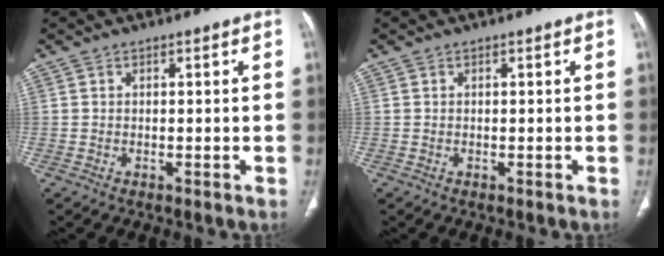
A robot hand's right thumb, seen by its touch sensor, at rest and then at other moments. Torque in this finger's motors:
{"motor_torque": [0.00, 0.00, -0.05, 0.05, 0.00]}